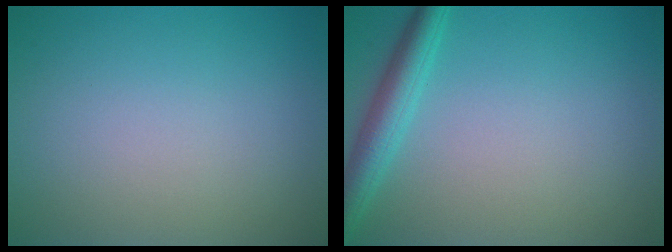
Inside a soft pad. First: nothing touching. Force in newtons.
{"total": 3.2, "press": 3.2, "slide": 0.2}